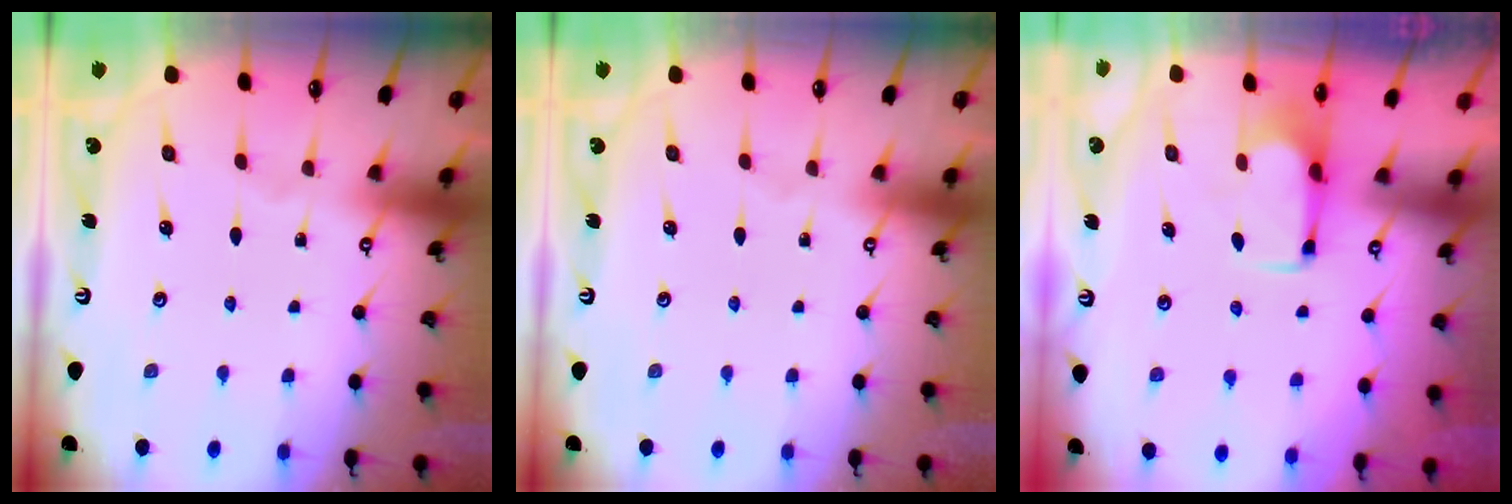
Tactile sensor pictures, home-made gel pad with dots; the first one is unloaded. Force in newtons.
{"total": 0.0}
{"total": 2.6, "press": 2.5, "slide": 0.9}